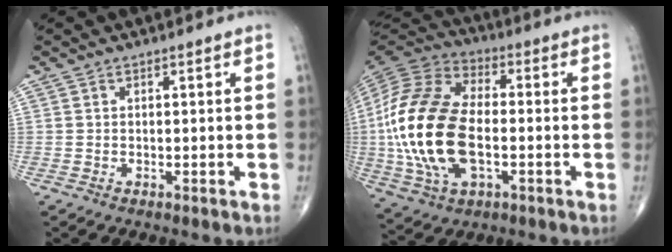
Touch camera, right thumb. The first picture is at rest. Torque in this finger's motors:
{"motor_torque": [-0.01, 1.86, 2.10, -0.12, 0.31]}